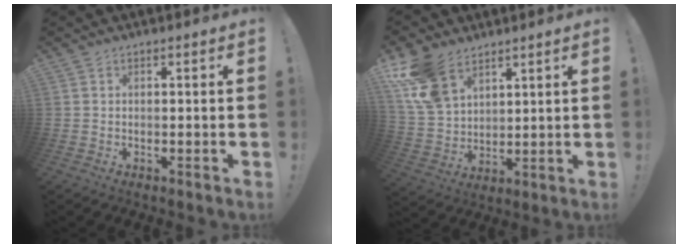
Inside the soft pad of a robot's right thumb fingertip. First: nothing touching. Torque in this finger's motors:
{"motor_torque": [0.07, 0.42, 0.83, 0.46, 0.33]}